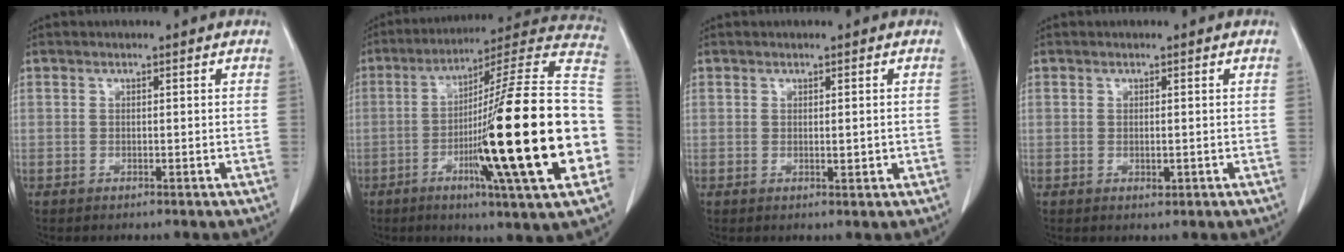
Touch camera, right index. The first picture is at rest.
{"total": 29.9, "force": [-6.0, 0.2, 29.3], "torque": [-0.381, -0.012, -0.117]}
{"total": 1.4, "force": [-0.1, 0.5, 1.4], "torque": [-0.022, -0.003, 0.002]}
{"total": 1.1, "force": [-0.3, 0.5, 0.9], "torque": [-0.015, -0.002, -0.001]}